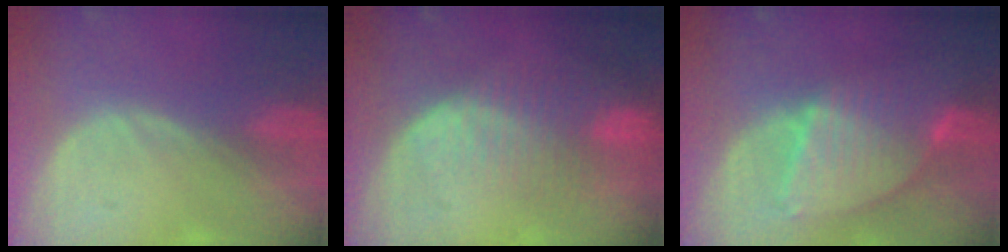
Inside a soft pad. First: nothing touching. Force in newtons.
{"total": 8.6, "press": 7.4, "slide": 4.4}
{"total": 8.4, "press": 7.4, "slide": 4.1}